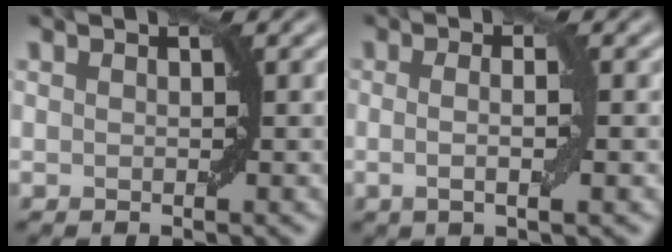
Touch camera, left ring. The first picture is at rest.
{"total": 2.8, "force": [-0.1, 0.6, 2.8], "torque": [-0.045, -0.001, -0.009]}